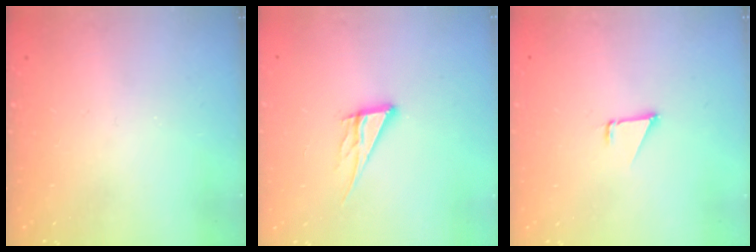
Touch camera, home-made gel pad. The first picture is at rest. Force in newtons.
{"total": 7.1, "press": 7.1, "slide": 0.2}
{"total": 1.5, "press": 1.5, "slide": 0.1}